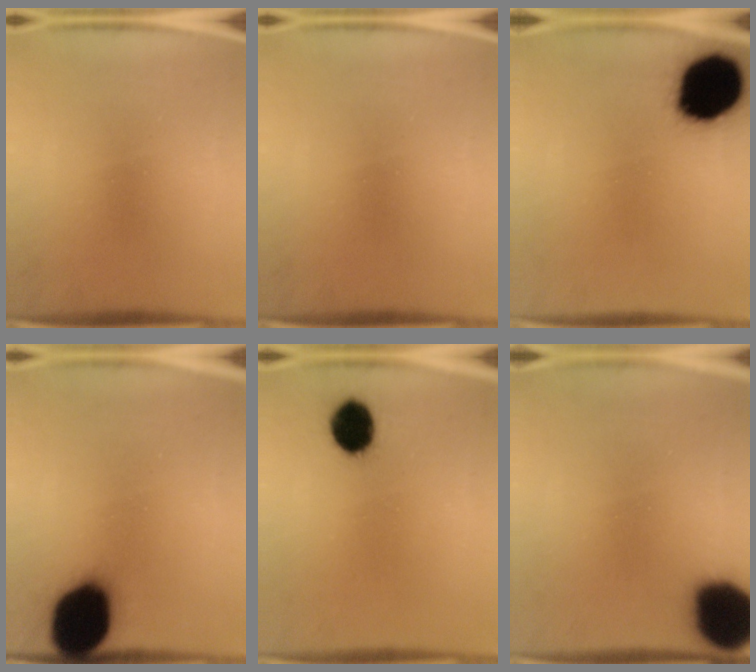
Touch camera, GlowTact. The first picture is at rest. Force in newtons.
{"total": 0.0}
{"total": 18.7}
{"total": 17.7}
{"total": 8.0}
{"total": 19.5}